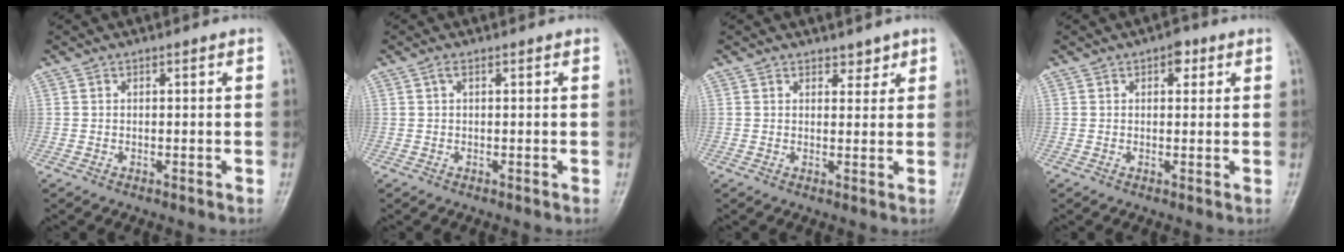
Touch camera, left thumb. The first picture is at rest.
{"total": 0.6, "force": [0.3, 0.2, 0.5], "torque": [-0.016, 0.006, 0.003]}
{"total": 2.3, "force": [1.8, 1.3, 0.7], "torque": [0.010, -0.010, 0.022]}
{"total": 2.7, "force": [1.2, 1.6, 1.8], "torque": [-0.011, 0.001, 0.011]}